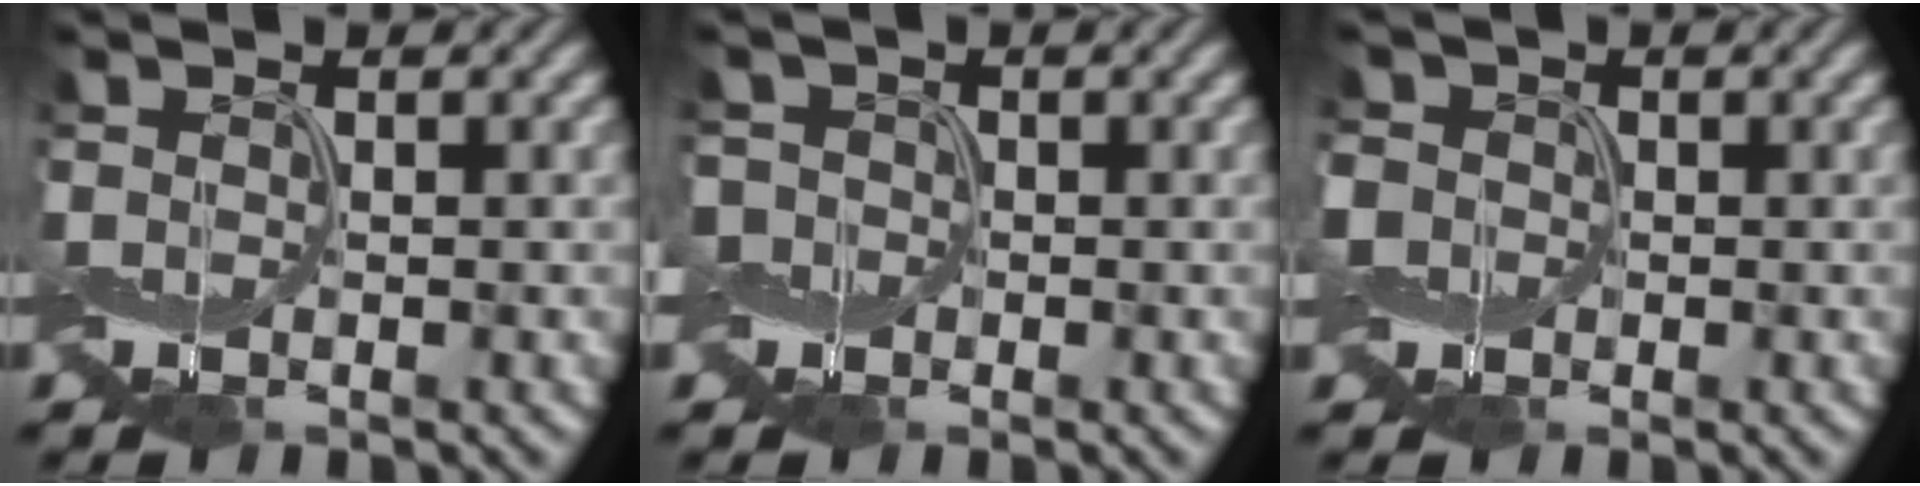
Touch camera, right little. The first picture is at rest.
{"total": 1.5, "force": [-0.7, 1.3, -0.2], "torque": [0.001, 0.003, -0.020]}
{"total": 2.1, "force": [-0.3, 2.0, 0.4], "torque": [-0.022, 0.003, -0.012]}